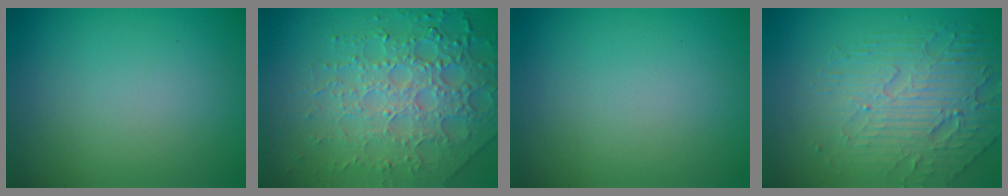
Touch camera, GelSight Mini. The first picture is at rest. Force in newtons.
{"total": 8.0, "press": 5.5, "slide": 5.7}
{"total": 0.0}
{"total": 5.6, "press": 4.4, "slide": 3.4}